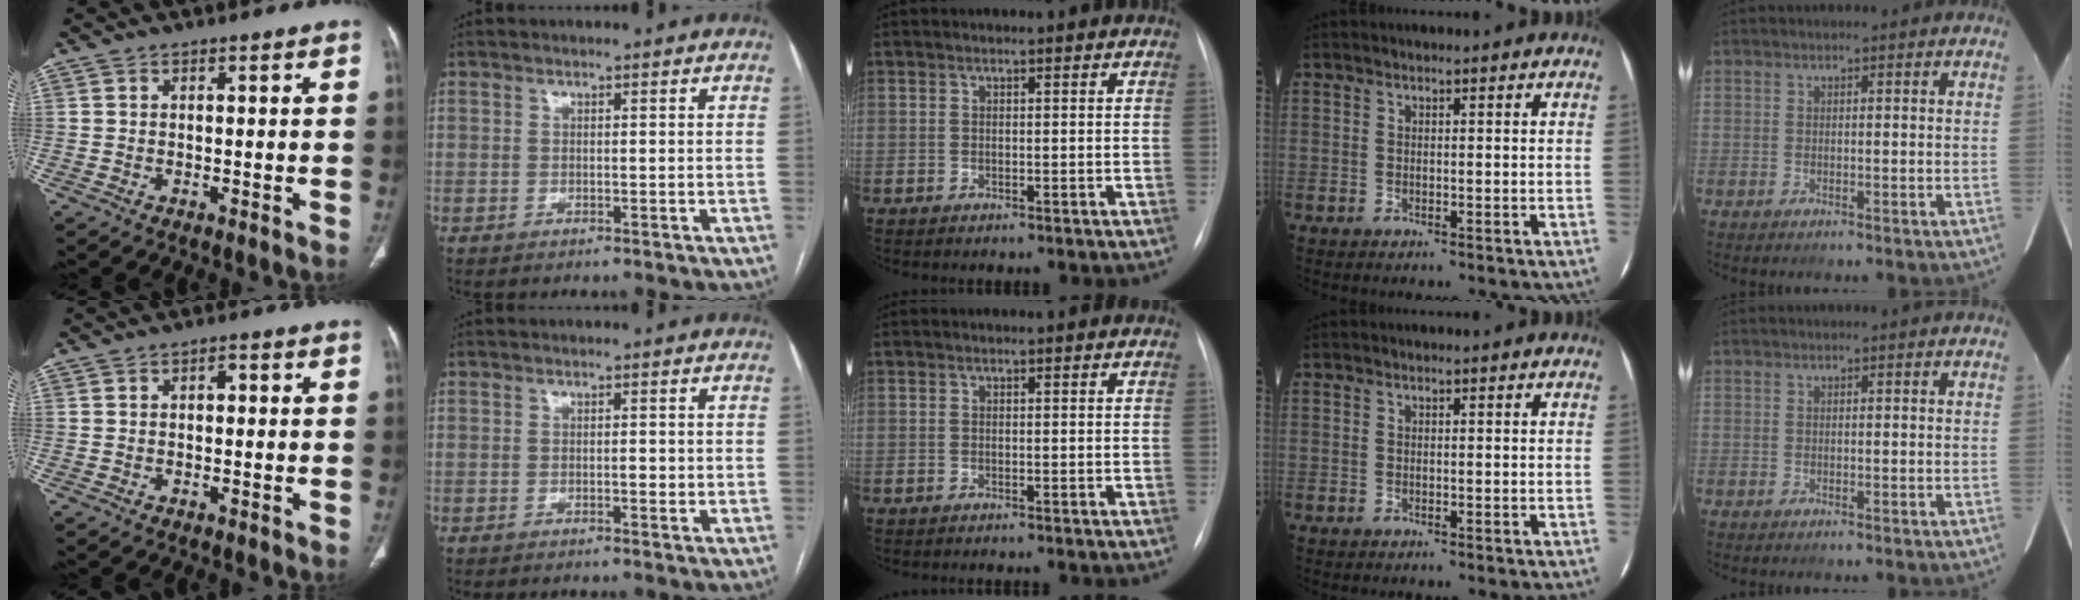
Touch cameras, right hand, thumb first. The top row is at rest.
{"thumb": {"total": 1.5, "force": [0.3, 0.9, 1.2], "torque": [-0.009, 0.006, 0.001]}, "index": {"total": 1.8, "force": [0.0, 0.5, 1.7], "torque": [-0.028, -0.001, 0.000]}}